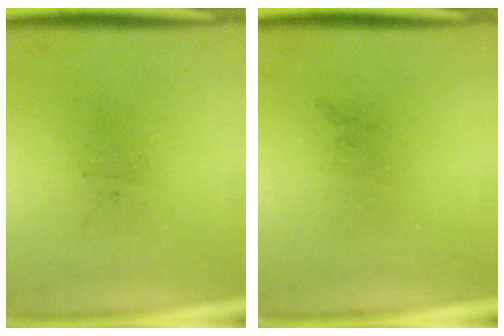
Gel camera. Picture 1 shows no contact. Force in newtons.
{"total": 0.0}